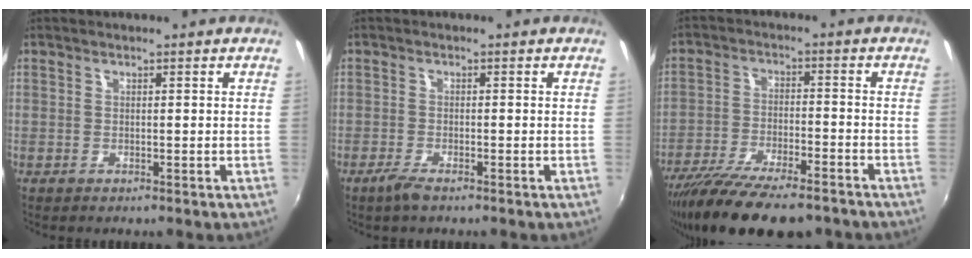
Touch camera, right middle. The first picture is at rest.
{"total": 2.7, "force": [-2.0, 0.4, 1.8], "torque": [-0.046, -0.005, -0.040]}
{"total": 17.2, "force": [-13.8, 4.3, 9.4], "torque": [-0.187, -0.043, -0.225]}